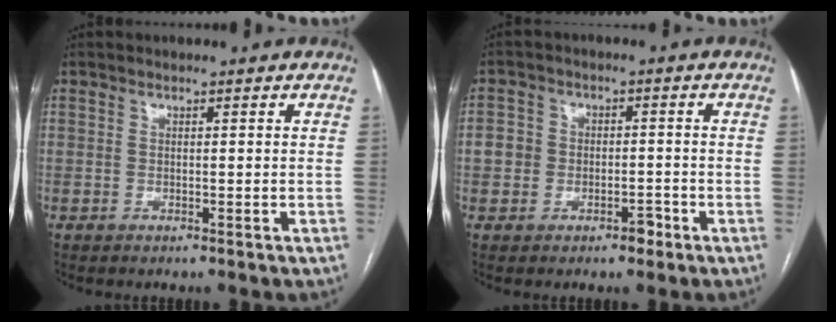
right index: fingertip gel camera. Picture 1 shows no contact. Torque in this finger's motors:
{"motor_torque": [-0.17, 0.12, 0.00, 0.00]}